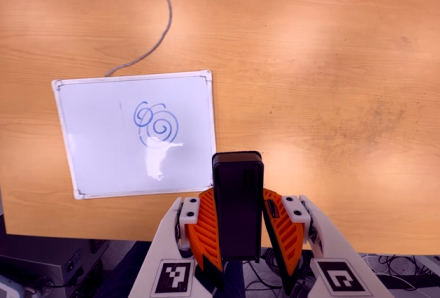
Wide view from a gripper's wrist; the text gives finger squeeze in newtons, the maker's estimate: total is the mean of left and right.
{"total": 6.4, "left": 6.3, "right": 6.5}